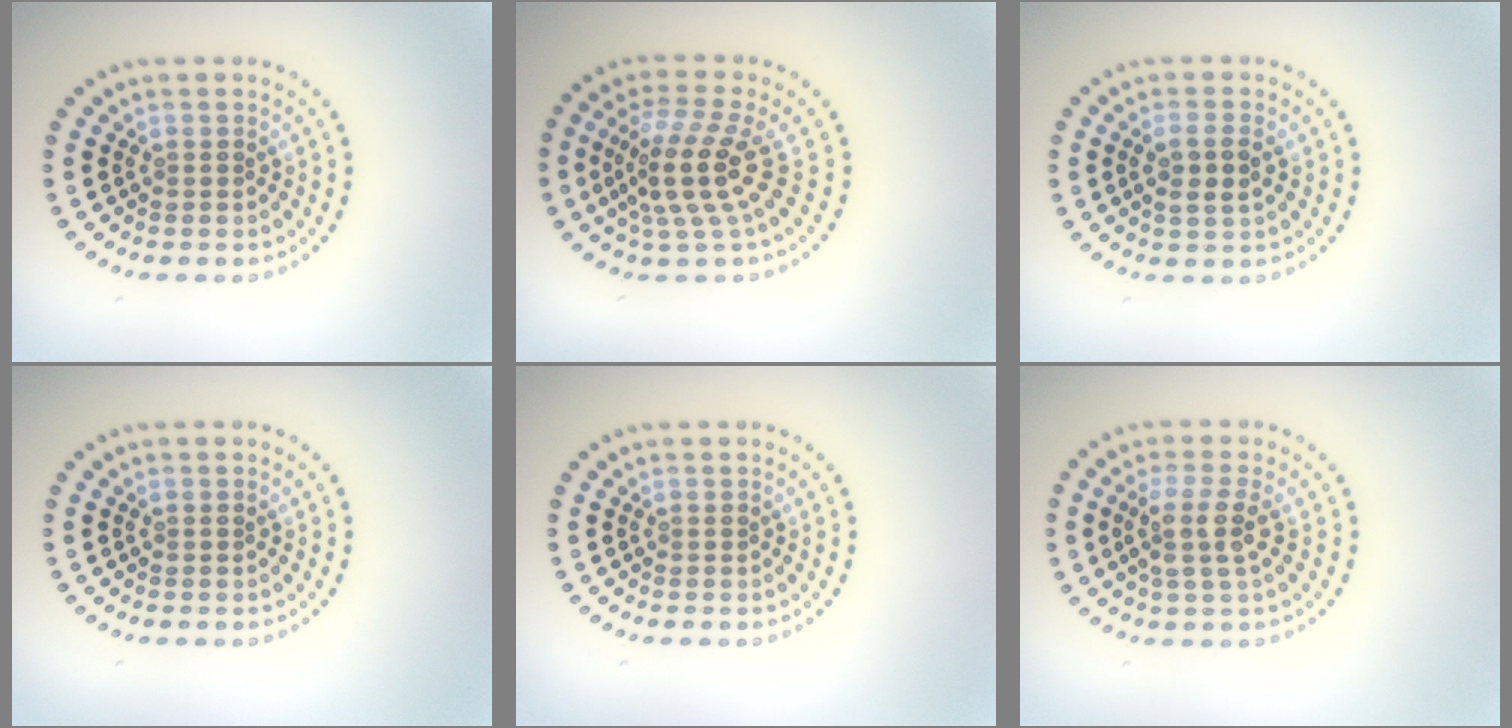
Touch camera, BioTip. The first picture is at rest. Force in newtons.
{"total": 4.7, "press": 3.8, "slide": 2.8}
{"total": 2.4, "press": 2.3, "slide": 0.8}
{"total": 0.0}
{"total": 0.0}
{"total": 3.1, "press": 2.5, "slide": 1.9}